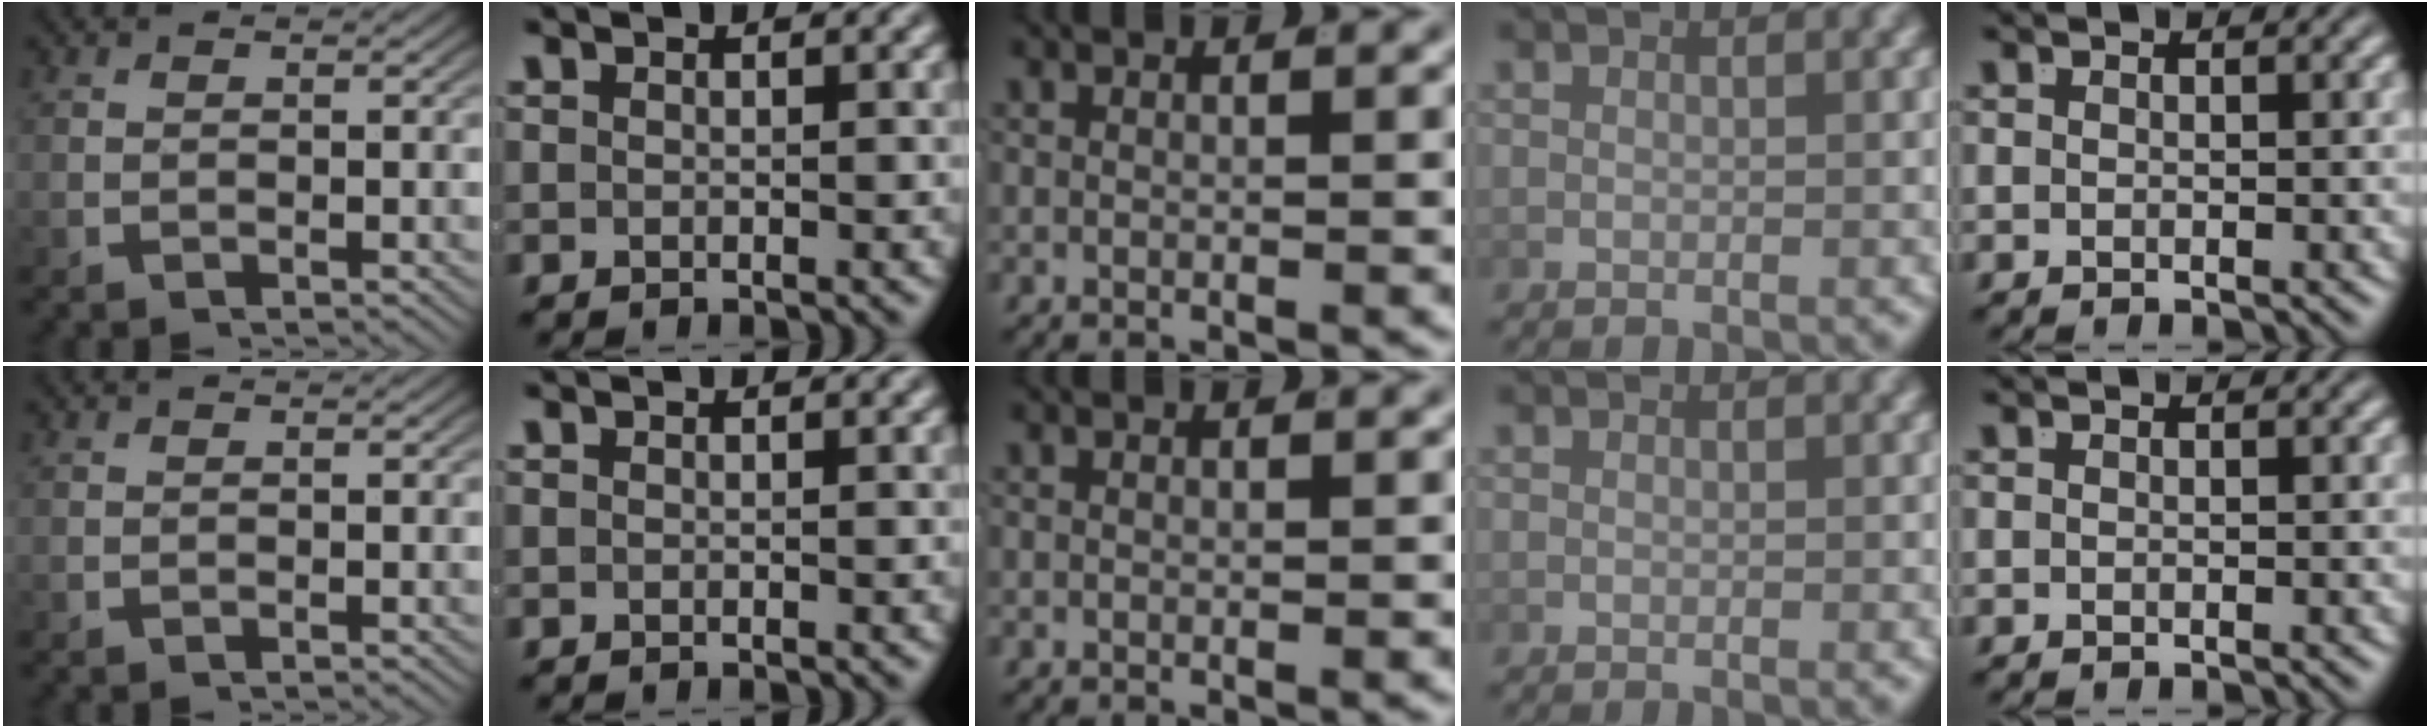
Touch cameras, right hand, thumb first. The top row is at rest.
{}